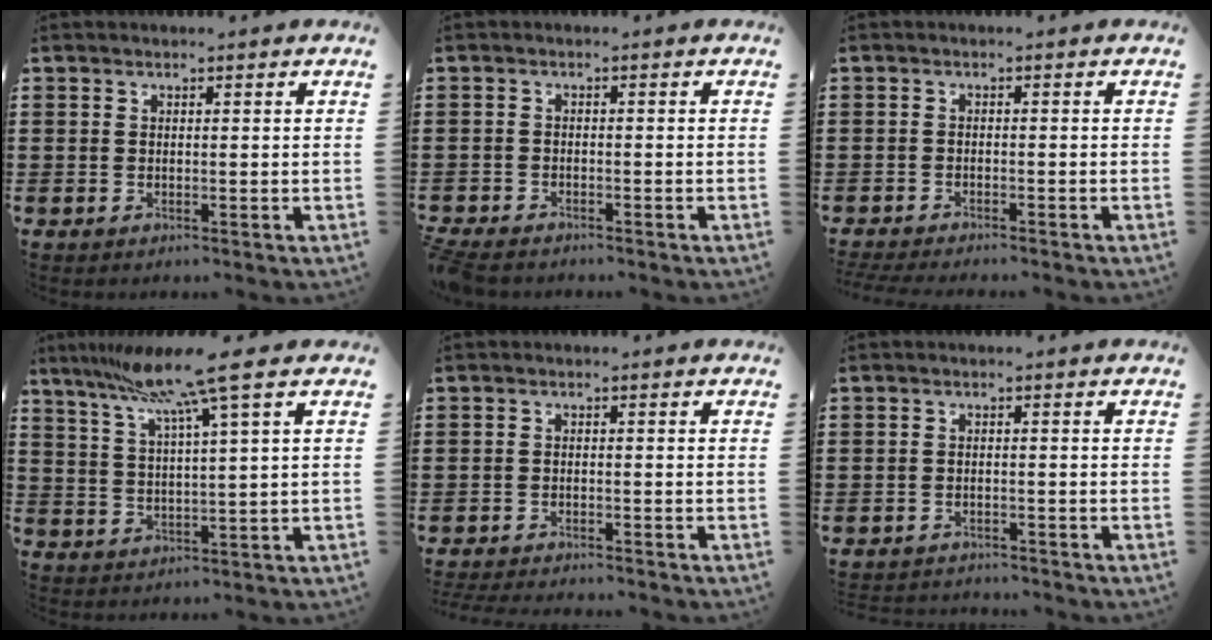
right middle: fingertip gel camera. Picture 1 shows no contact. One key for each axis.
{"total": 1.9, "fx": -1.8, "fy": 0.4, "fz": 0.2, "tx": -0.022, "ty": -0.004, "tz": -0.044}
{"total": 1.7, "fx": -1.7, "fy": -0.1, "fz": 0.2, "tx": -0.015, "ty": -0.006, "tz": -0.037}
{"total": 10.4, "fx": 6.9, "fy": -0.6, "fz": 7.8, "tx": -0.159, "ty": -0.026, "tz": 0.113}
{"total": 2.1, "fx": -2.1, "fy": -0.1, "fz": 0.1, "tx": -0.007, "ty": -0.004, "tz": -0.044}
{"total": 1.7, "fx": -1.7, "fy": 0.1, "fz": -0.1, "tx": -0.005, "ty": -0.002, "tz": -0.037}